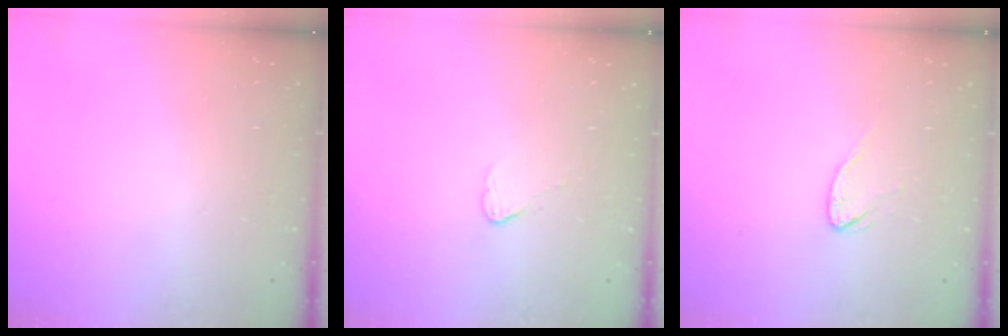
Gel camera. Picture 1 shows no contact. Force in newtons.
{"total": 2.7, "press": 2.7, "slide": 0.3}
{"total": 4.2, "press": 4.1, "slide": 0.4}